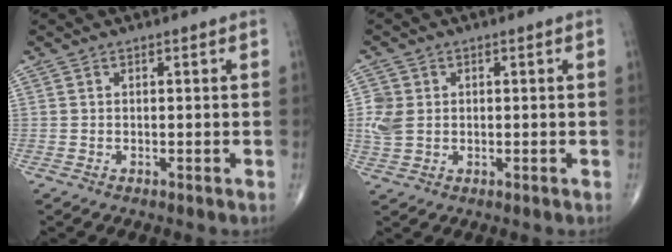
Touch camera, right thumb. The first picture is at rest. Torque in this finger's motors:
{"motor_torque": [0.07, 0.05, 0.37, 0.20, 0.02]}